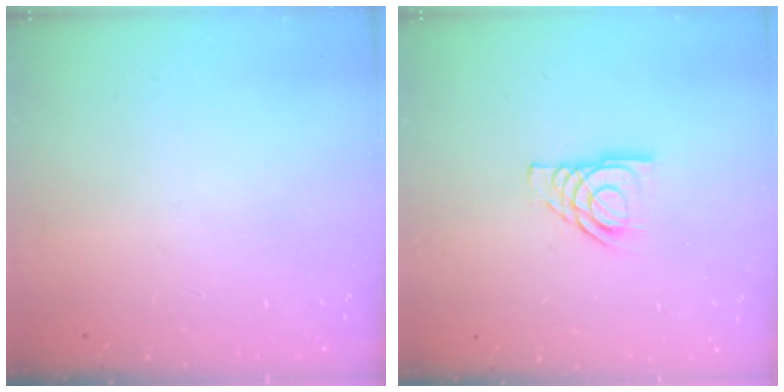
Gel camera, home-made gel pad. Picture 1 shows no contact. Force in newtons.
{"total": 7.9, "press": 7.9, "slide": 0.8}